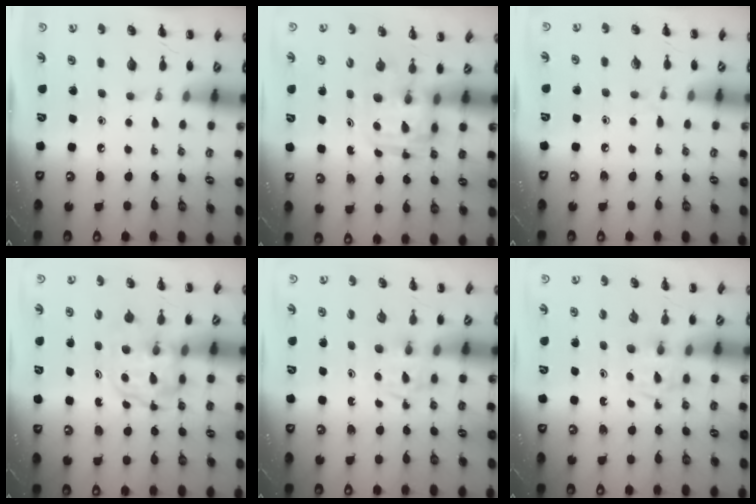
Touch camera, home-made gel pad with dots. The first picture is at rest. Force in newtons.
{"total": 3.0, "press": 3.0, "slide": 0.3}
{"total": 4.4, "press": 3.9, "slide": 2.0}
{"total": 3.7, "press": 3.7, "slide": 0.2}
{"total": 2.7, "press": 2.4, "slide": 1.1}
{"total": 2.7, "press": 2.4, "slide": 1.1}